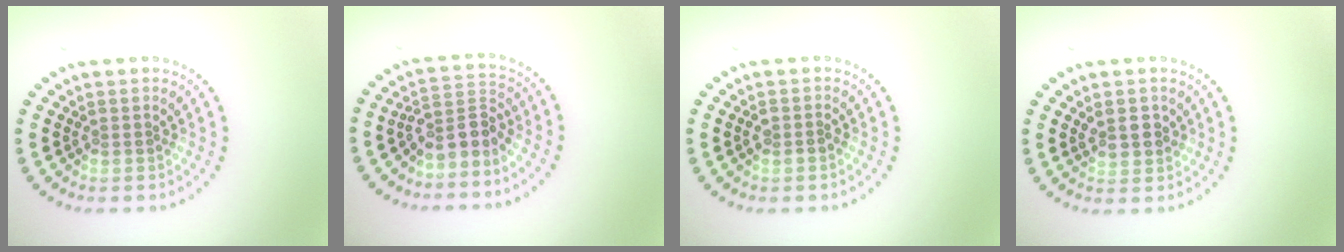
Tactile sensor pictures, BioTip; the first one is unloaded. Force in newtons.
{"total": 3.0, "press": 2.2, "slide": 2.0}
{"total": 1.1, "press": 1.0, "slide": 0.4}
{"total": 1.6, "press": 1.6, "slide": 0.5}